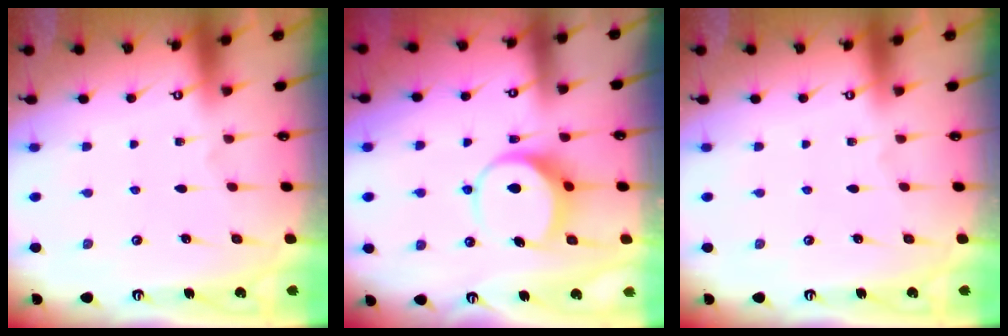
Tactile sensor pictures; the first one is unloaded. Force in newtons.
{"total": 7.0, "press": 6.9, "slide": 1.0}
{"total": 0.0}